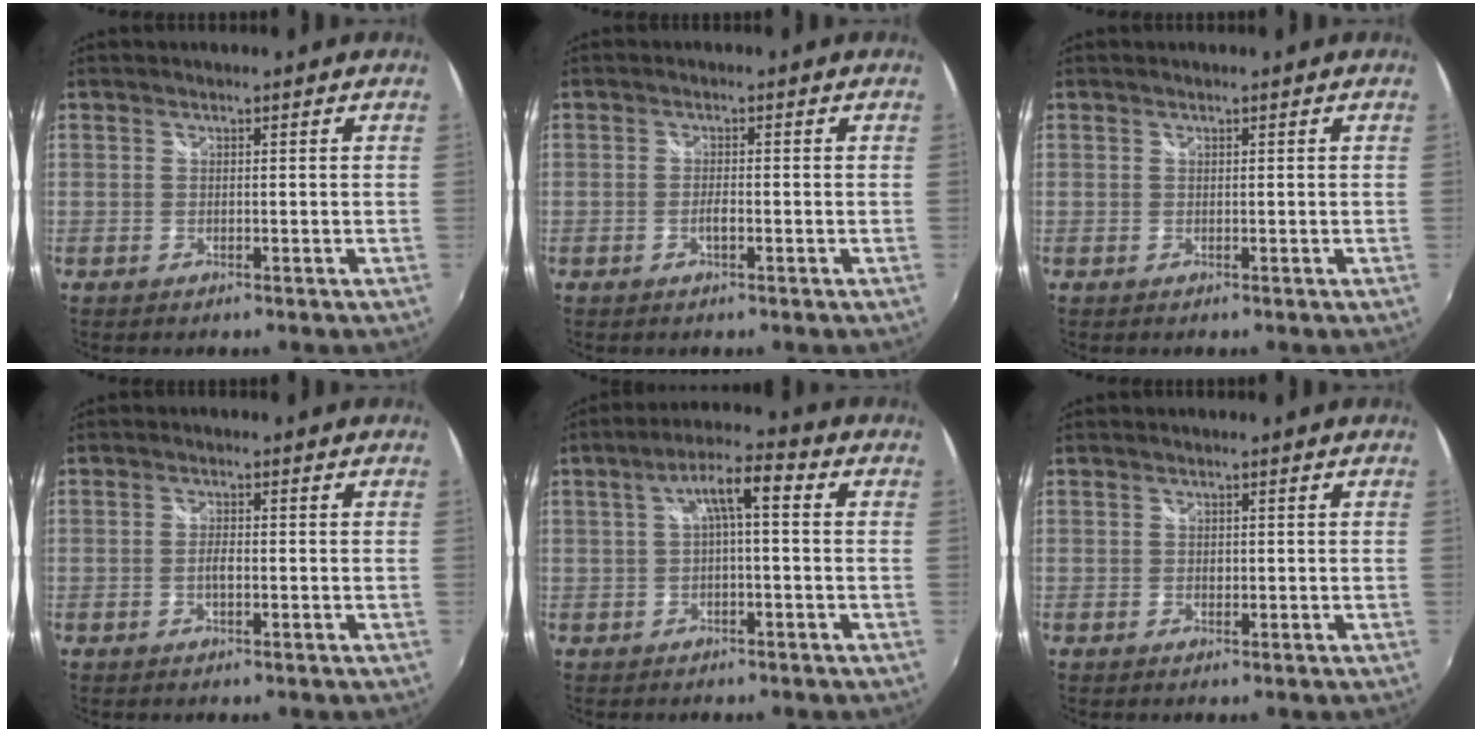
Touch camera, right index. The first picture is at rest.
{"total": 1.6, "force": [-0.7, 0.4, 1.4], "torque": [-0.030, 0.001, -0.013]}
{"total": 0.0}
{"total": 1.8, "force": [-0.5, 0.6, 1.6], "torque": [-0.033, 0.002, -0.010]}
{"total": 6.3, "force": [0.5, 1.4, 6.1], "torque": [-0.118, 0.019, 0.012]}
{"total": 0.7, "force": [0.0, 0.6, 0.3], "torque": [-0.004, 0.000, 0.000]}